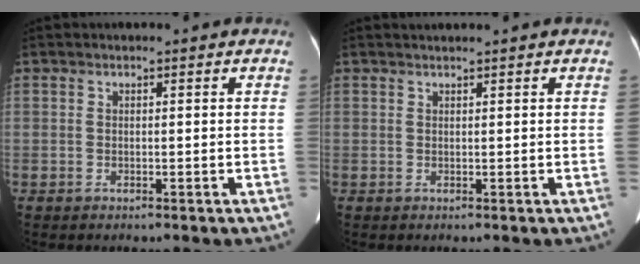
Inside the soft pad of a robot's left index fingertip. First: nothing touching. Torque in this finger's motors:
{"motor_torque": [0.15, 0.09, -0.07, 0.02]}